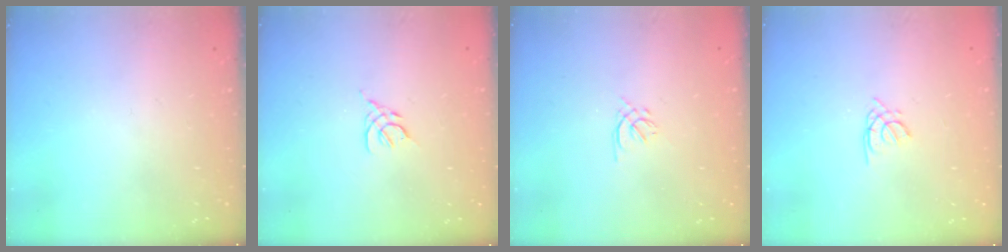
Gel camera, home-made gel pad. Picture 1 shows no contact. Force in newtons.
{"total": 2.4, "press": 2.3, "slide": 0.6}
{"total": 1.4, "press": 1.3, "slide": 0.5}
{"total": 1.4, "press": 1.3, "slide": 0.3}